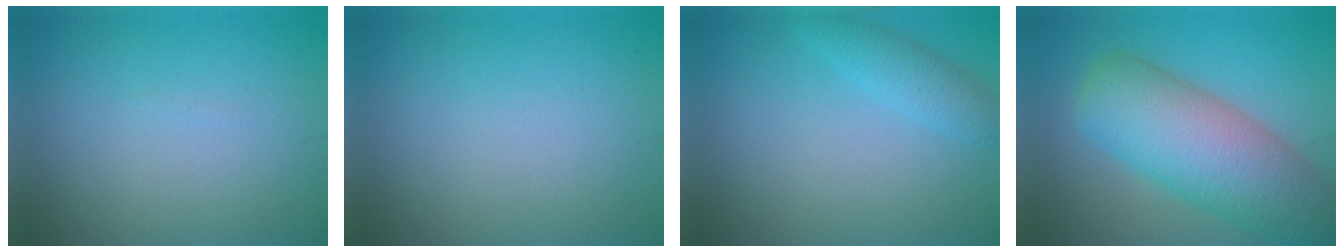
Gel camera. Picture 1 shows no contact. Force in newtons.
{"total": 0.0}
{"total": 2.3, "press": 2.3, "slide": 0.1}
{"total": 10.5, "press": 10.4, "slide": 0.6}